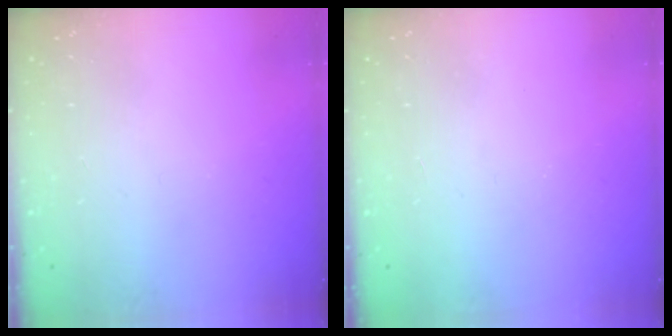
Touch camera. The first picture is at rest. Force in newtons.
{"total": 1.7, "press": 1.6, "slide": 0.1}